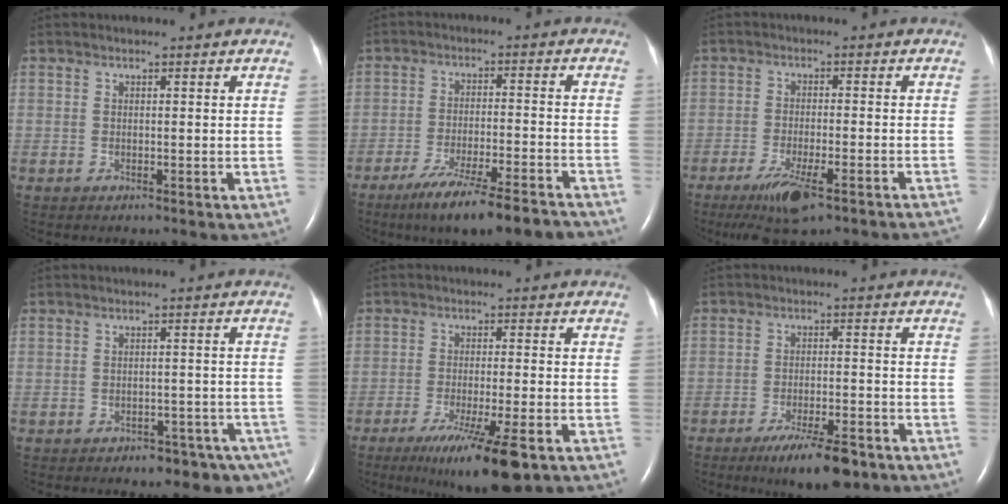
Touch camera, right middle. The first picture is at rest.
{"total": 13.6, "force": [-10.8, 0.7, 8.3], "torque": [-0.125, -0.026, -0.169]}
{"total": 10.5, "force": [-7.8, 1.0, 7.0], "torque": [-0.105, -0.022, -0.124]}
{"total": 7.9, "force": [-5.9, 4.2, 3.2], "torque": [-0.025, 0.016, -0.068]}
{"total": 10.6, "force": [-6.2, 0.5, 8.6], "torque": [-0.145, -0.030, -0.096]}
{"total": 8.2, "force": [-5.6, 1.5, 5.8], "torque": [-0.096, -0.013, -0.088]}